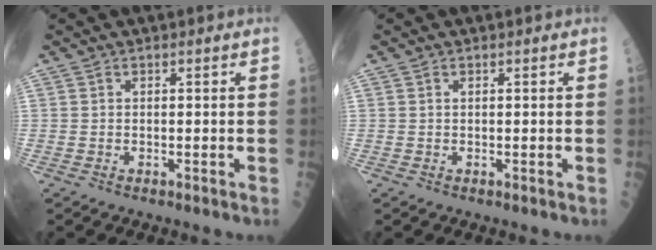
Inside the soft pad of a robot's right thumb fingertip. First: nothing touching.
{"total": 0.0}